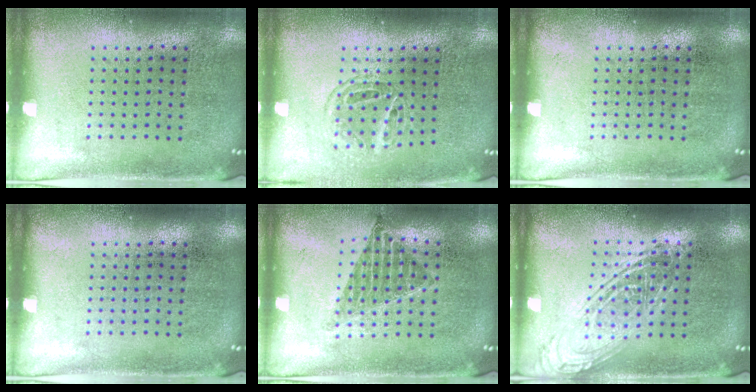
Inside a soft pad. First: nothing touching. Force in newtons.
{"total": 1.6, "press": 1.2, "slide": 1.0}
{"total": 0.0}
{"total": 0.0}
{"total": 0.9, "press": 0.8, "slide": 0.4}
{"total": 1.8, "press": 1.8, "slide": 0.1}